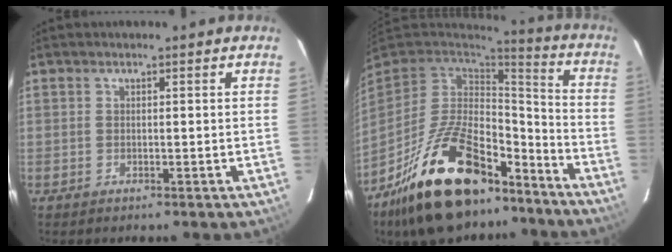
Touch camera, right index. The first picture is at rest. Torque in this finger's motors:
{"motor_torque": [1.08, -1.06, 1.05, 0.21]}